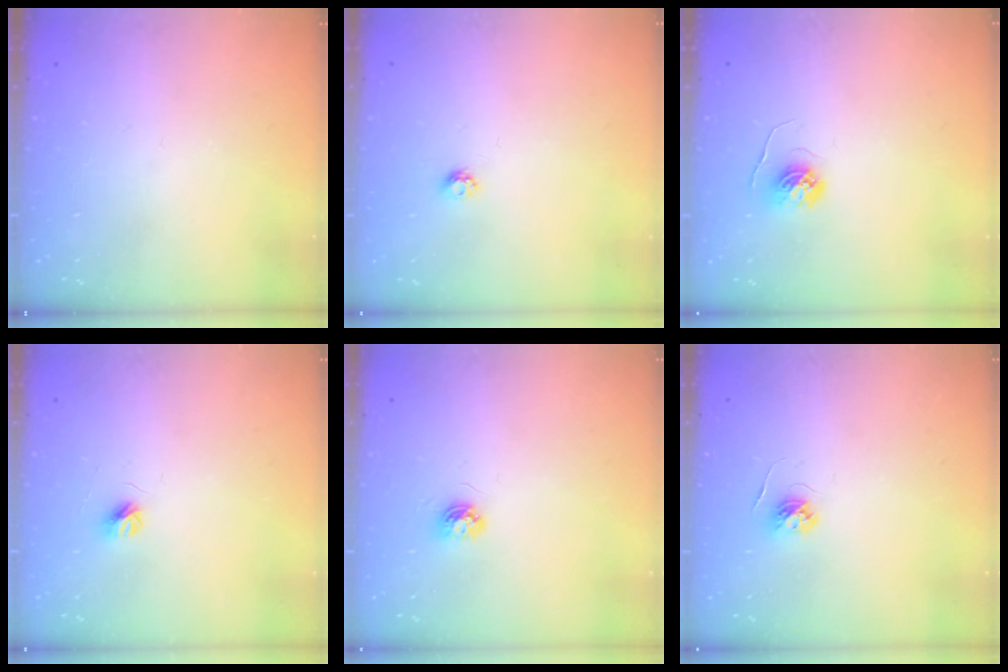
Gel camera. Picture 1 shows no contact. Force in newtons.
{"total": 3.6, "press": 3.6, "slide": 0.5}
{"total": 5.5, "press": 5.5, "slide": 0.3}
{"total": 3.6, "press": 3.5, "slide": 0.4}
{"total": 4.2, "press": 4.2, "slide": 0.4}
{"total": 4.4, "press": 4.4, "slide": 0.5}